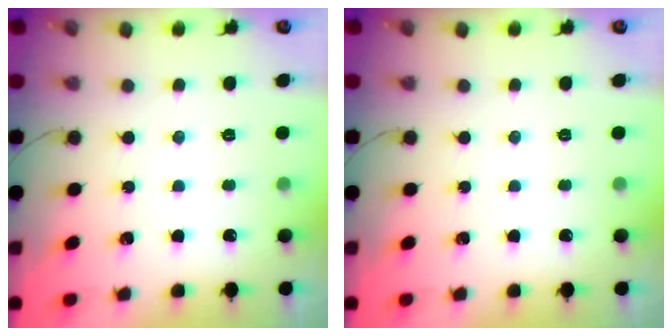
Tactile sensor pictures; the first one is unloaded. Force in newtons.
{"total": 0.0}